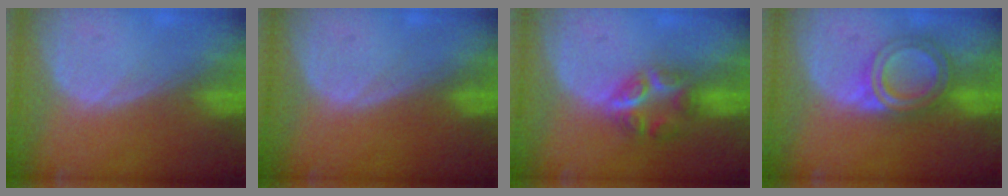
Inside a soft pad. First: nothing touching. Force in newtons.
{"total": 0.0}
{"total": 6.0, "press": 5.5, "slide": 2.5}
{"total": 5.6, "press": 5.6, "slide": 0.1}